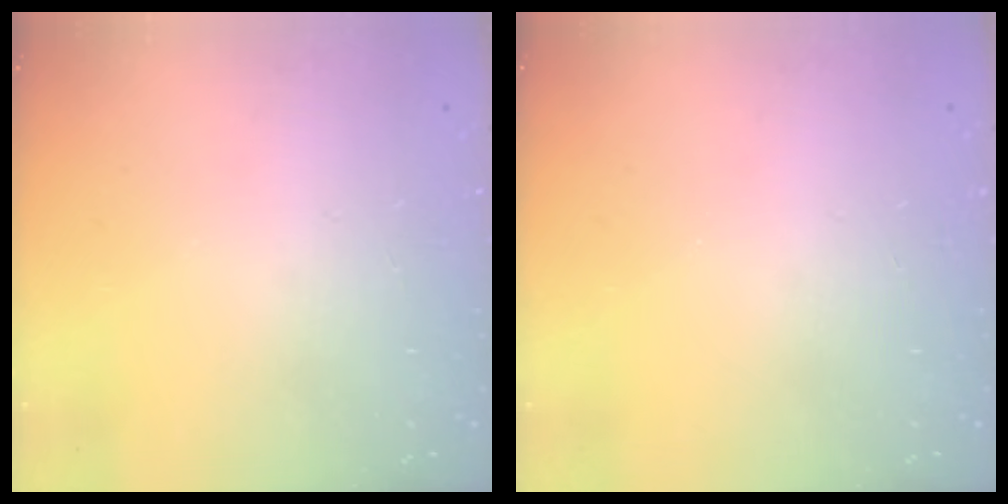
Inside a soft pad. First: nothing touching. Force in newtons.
{"total": 0.0}